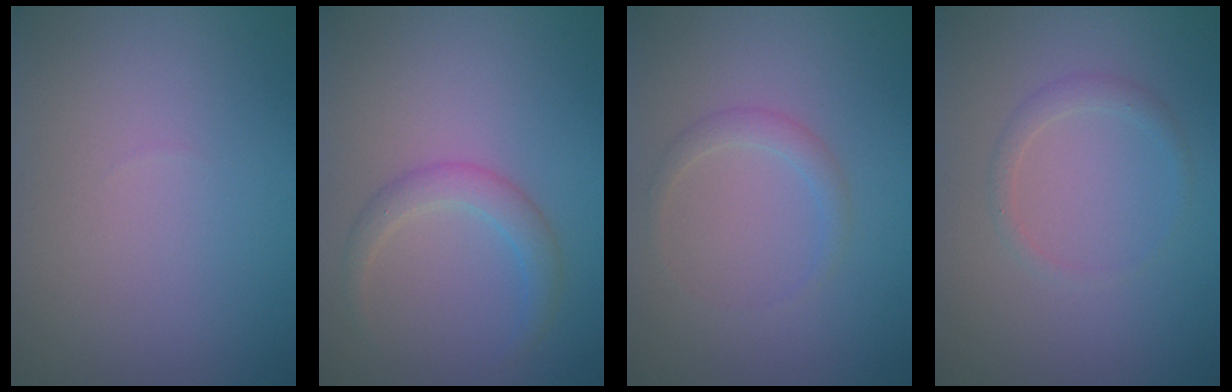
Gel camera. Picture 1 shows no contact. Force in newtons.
{"total": 2.2, "press": 2.2, "slide": 0.1}
{"total": 1.4, "press": 1.4, "slide": 0.0}
{"total": 1.2, "press": 1.2, "slide": 0.2}